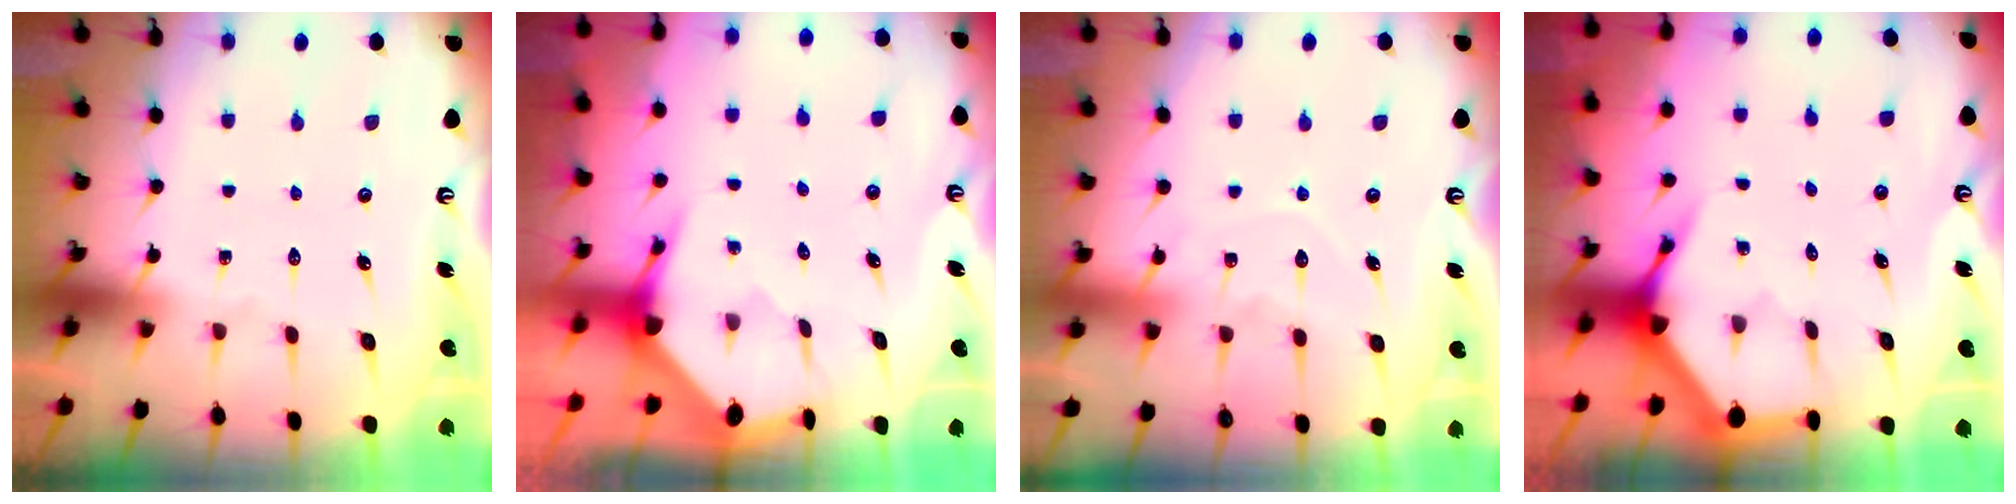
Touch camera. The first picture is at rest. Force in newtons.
{"total": 3.7, "press": 3.6, "slide": 0.5}
{"total": 7.8, "press": 7.7, "slide": 0.7}
{"total": 3.7, "press": 3.6, "slide": 0.5}